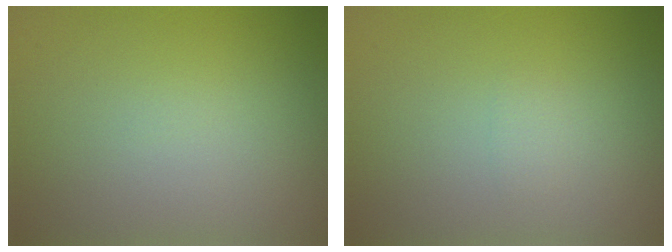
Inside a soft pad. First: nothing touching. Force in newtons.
{"total": 0.6, "press": 0.6, "slide": 0.1}